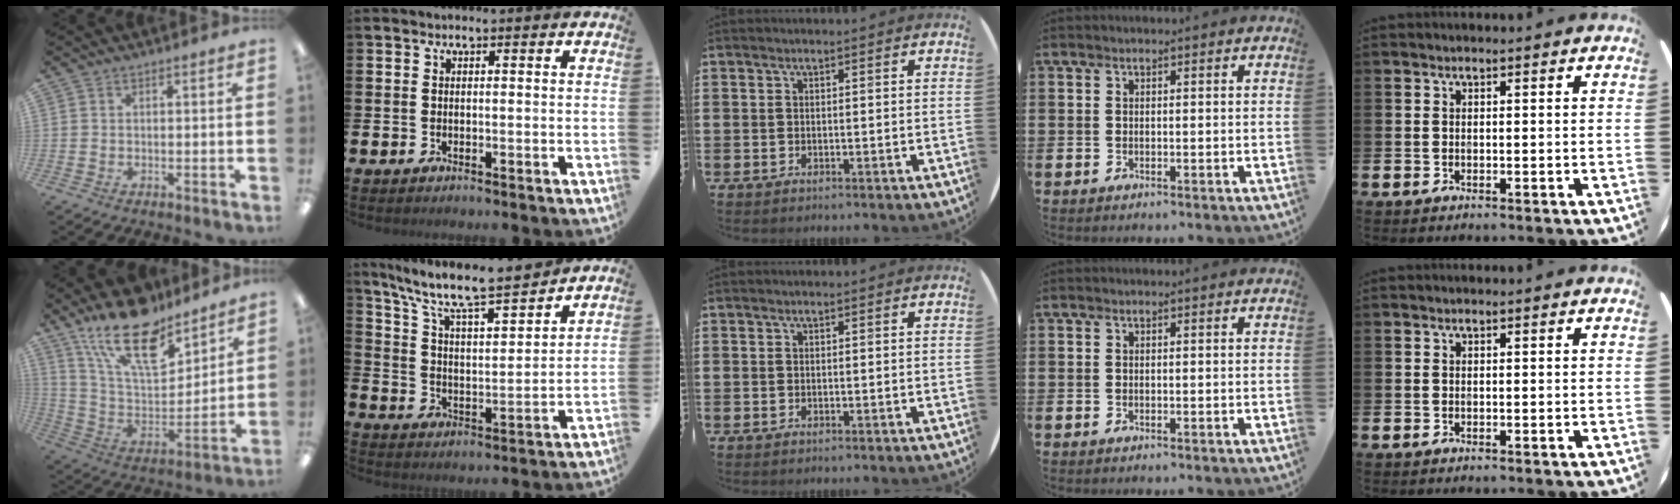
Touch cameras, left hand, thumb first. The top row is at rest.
{"thumb": {"total": 20.3, "force": [14.5, 8.1, 11.6], "torque": [-0.213, -0.083, 0.258]}, "index": {"total": 9.0, "force": [8.0, 1.1, 4.0], "torque": [-0.105, -0.058, 0.134]}}